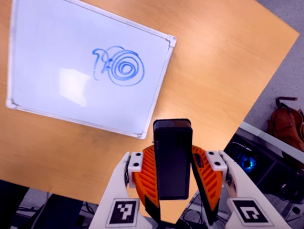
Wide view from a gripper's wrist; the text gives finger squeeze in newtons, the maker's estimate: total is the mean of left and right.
{"total": 4.9, "left": 4.4, "right": 5.3}